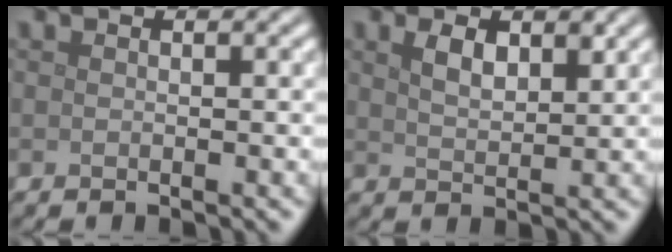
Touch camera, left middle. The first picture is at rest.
{"total": 2.6, "force": [1.5, 1.2, 1.8], "torque": [-0.039, -0.001, 0.031]}